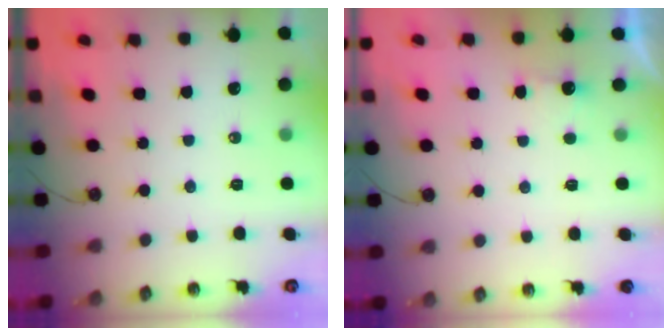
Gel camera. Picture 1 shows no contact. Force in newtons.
{"total": 1.3, "press": 1.0, "slide": 0.8}